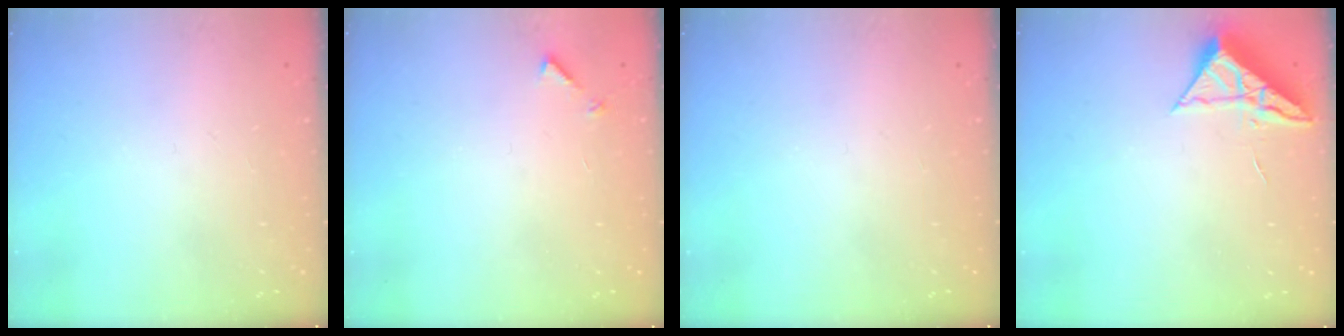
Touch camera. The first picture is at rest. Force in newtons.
{"total": 5.0, "press": 4.9, "slide": 0.5}
{"total": 0.0}
{"total": 6.9, "press": 6.9, "slide": 0.3}